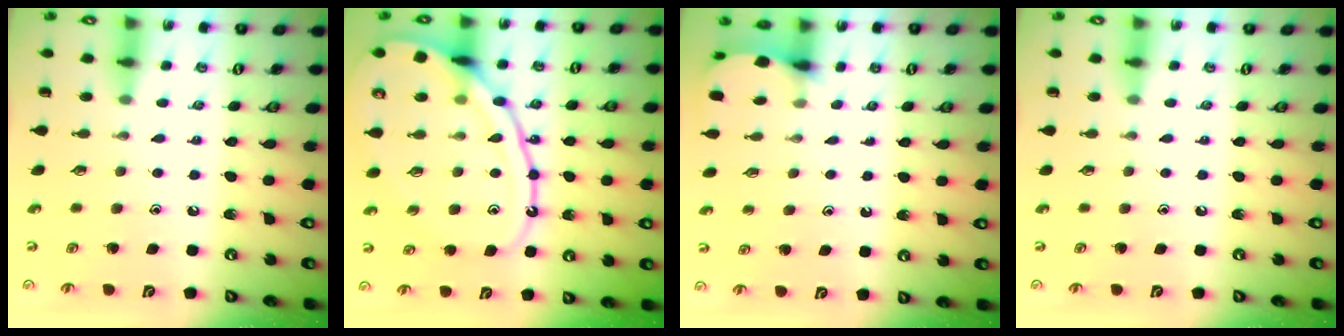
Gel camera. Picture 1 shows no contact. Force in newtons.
{"total": 16.6, "press": 16.6, "slide": 1.1}
{"total": 4.1, "press": 4.0, "slide": 0.4}
{"total": 0.0}